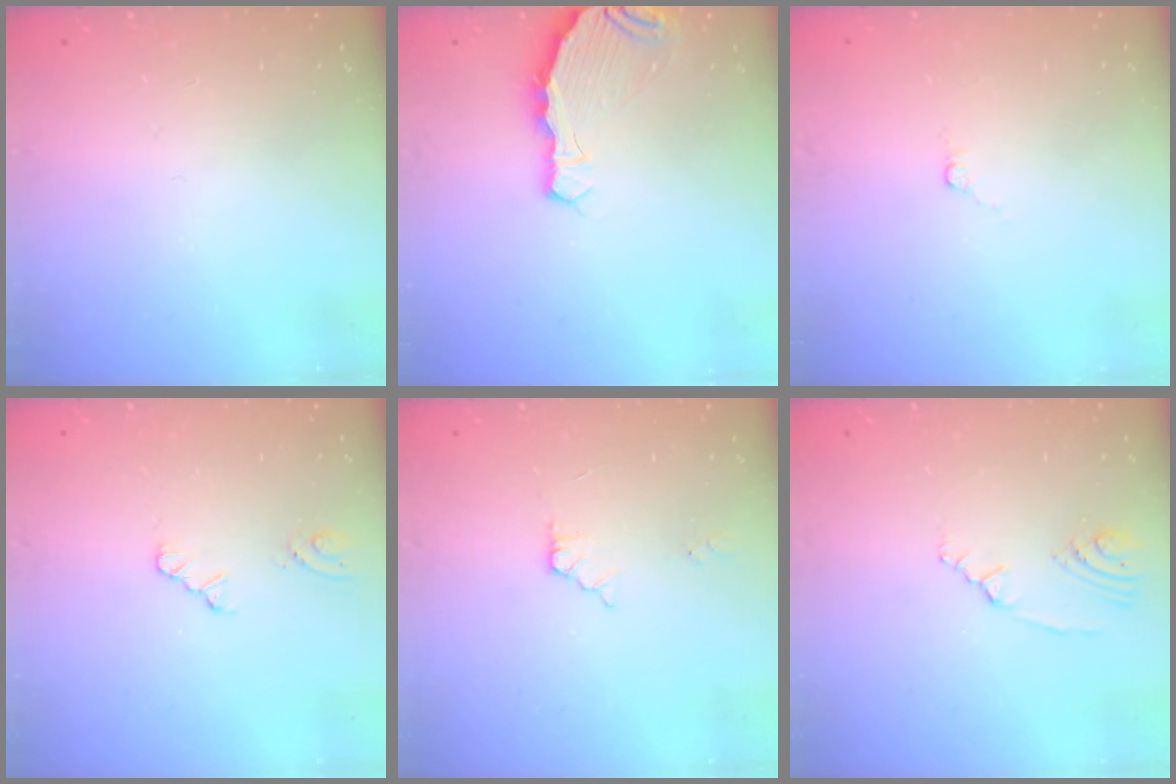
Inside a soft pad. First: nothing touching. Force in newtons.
{"total": 7.8, "press": 6.3, "slide": 4.5}
{"total": 3.1, "press": 3.1, "slide": 0.4}
{"total": 2.2, "press": 2.2, "slide": 0.3}
{"total": 3.7, "press": 3.7, "slide": 0.4}
{"total": 2.4, "press": 2.0, "slide": 1.3}